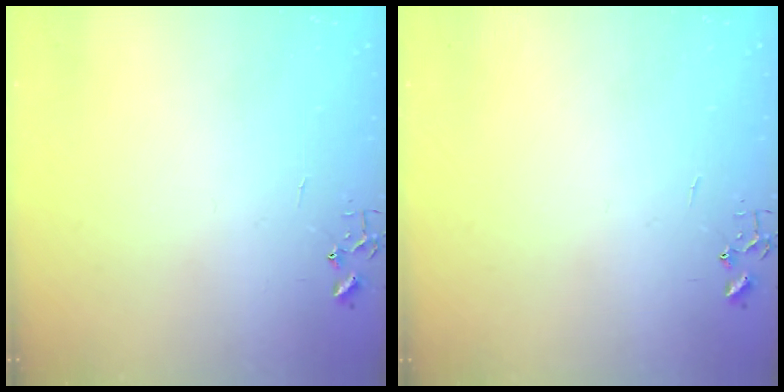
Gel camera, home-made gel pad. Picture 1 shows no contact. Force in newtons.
{"total": 0.0}